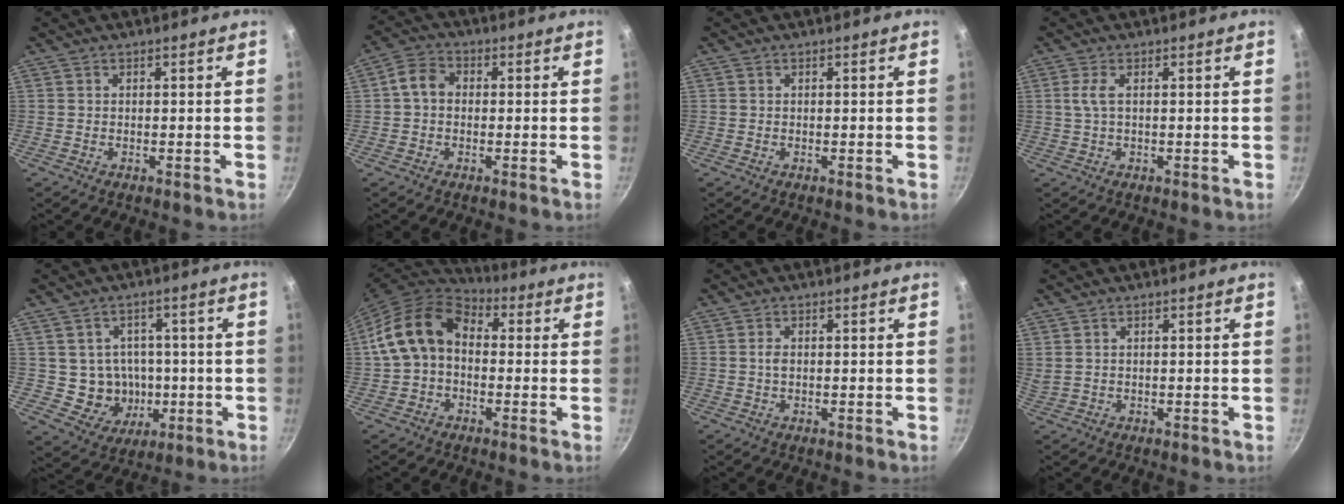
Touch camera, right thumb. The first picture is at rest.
{"total": 4.9, "force": [0.0, 3.9, 3.0], "torque": [-0.046, 0.016, -0.014]}
{"total": 0.0}
{"total": 2.5, "force": [0.4, 0.7, 2.4], "torque": [-0.059, 0.004, 0.009]}
{"total": 9.1, "force": [-0.6, 8.5, 3.2], "torque": [-0.014, 0.011, 0.000]}
{"total": 13.9, "force": [0.8, 10.2, 9.5], "torque": [-0.151, 0.037, -0.001]}
{"total": 1.3, "force": [0.1, 0.8, 1.0], "torque": [-0.018, 0.001, 0.000]}
{"total": 1.5, "force": [0.7, 0.4, 1.2], "torque": [-0.026, 0.002, 0.017]}